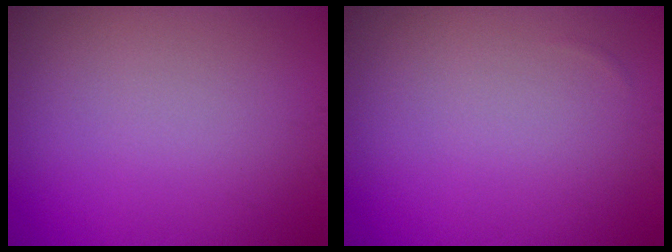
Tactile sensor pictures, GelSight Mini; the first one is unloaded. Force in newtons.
{"total": 0.0}